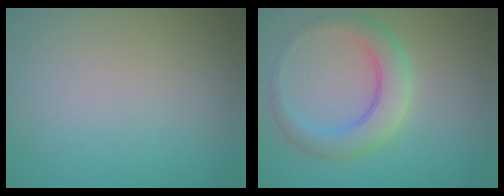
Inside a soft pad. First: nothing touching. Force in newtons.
{"total": 4.5, "press": 4.5, "slide": 0.2}